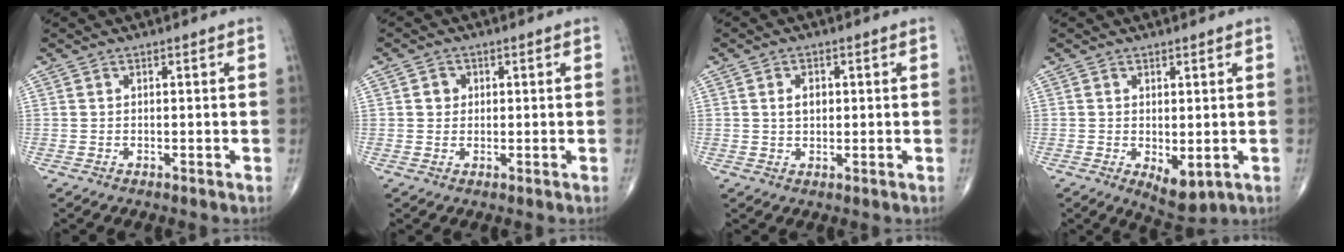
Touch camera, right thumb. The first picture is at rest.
{"total": 2.1, "force": [0.4, 1.9, 0.7], "torque": [0.001, 0.001, 0.004]}
{"total": 3.2, "force": [0.7, 2.2, 2.3], "torque": [-0.032, 0.001, 0.013]}
{"total": 5.2, "force": [-1.1, 2.6, 4.4], "torque": [-0.054, -0.010, -0.002]}